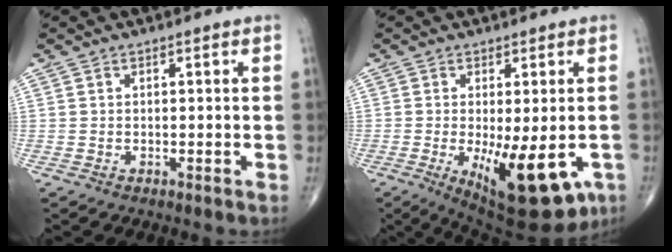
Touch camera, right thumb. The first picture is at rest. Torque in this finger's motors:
{"motor_torque": [1.51, 1.82, 0.67, 0.29, 0.38]}